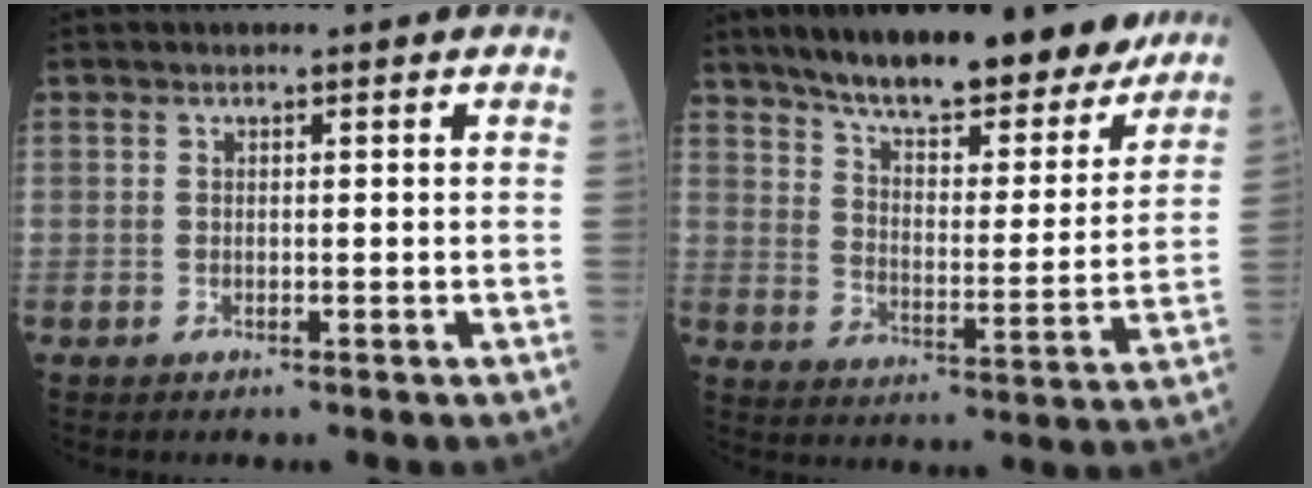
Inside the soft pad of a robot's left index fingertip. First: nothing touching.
{"total": 21.4, "force": [18.2, 4.5, 10.4], "torque": [-0.150, -0.014, 0.254]}